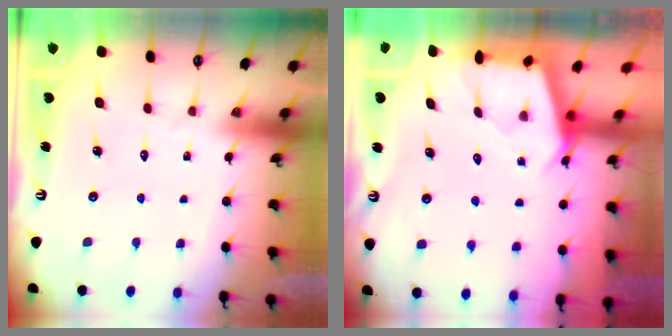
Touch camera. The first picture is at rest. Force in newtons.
{"total": 2.7, "press": 2.7, "slide": 0.3}